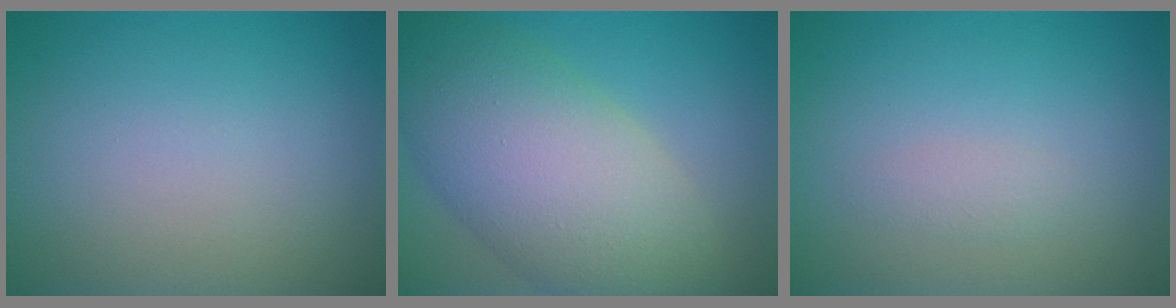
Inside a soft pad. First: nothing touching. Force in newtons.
{"total": 10.7, "press": 10.7, "slide": 0.4}
{"total": 1.0, "press": 1.0, "slide": 0.0}